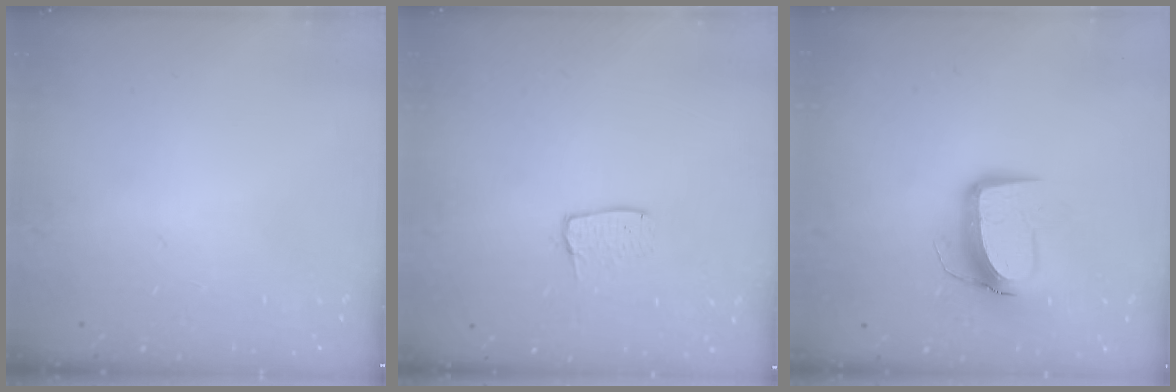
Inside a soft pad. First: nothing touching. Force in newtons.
{"total": 4.3, "press": 4.3, "slide": 0.3}
{"total": 11.0, "press": 11.0, "slide": 1.4}